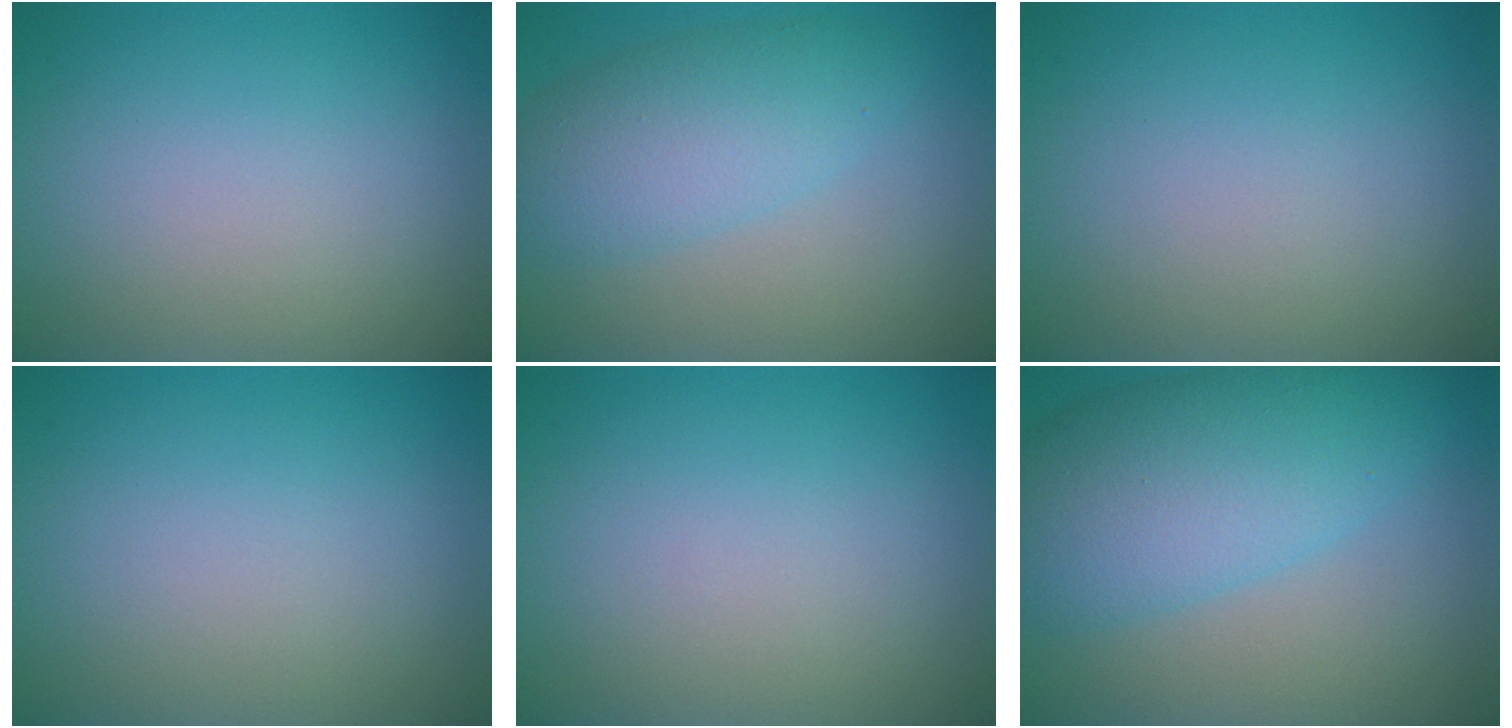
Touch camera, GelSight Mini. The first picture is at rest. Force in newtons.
{"total": 4.9, "press": 4.9, "slide": 0.1}
{"total": 0.0}
{"total": 0.0}
{"total": 0.0}
{"total": 8.0, "press": 8.0, "slide": 0.1}